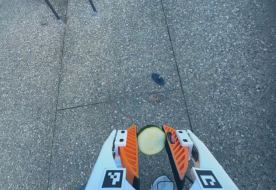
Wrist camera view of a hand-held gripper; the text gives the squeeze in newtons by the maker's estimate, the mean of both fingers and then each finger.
{"total": 10.8, "left": 10.8, "right": 10.8}